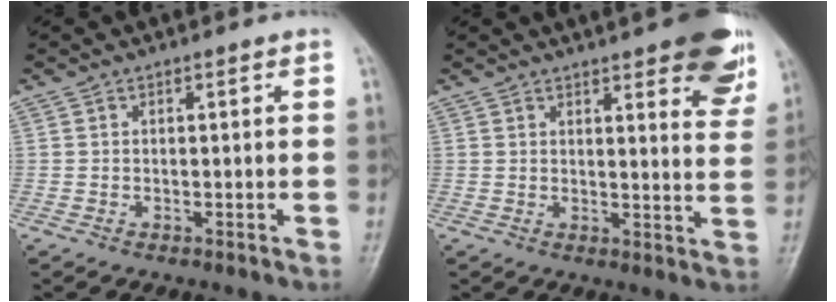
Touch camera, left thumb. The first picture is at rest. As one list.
[{"total": 11.4, "force": [7.0, 3.3, 8.4], "torque": [-0.076, -0.028, 0.081]}]